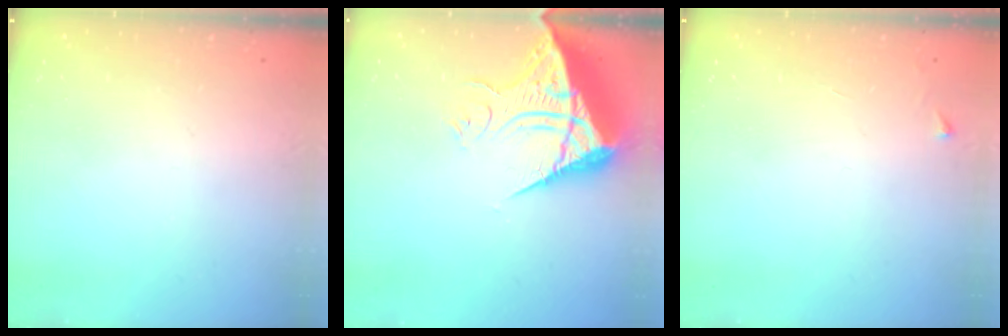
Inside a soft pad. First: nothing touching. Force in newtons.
{"total": 13.9, "press": 13.9, "slide": 1.3}
{"total": 2.6, "press": 2.6, "slide": 0.3}